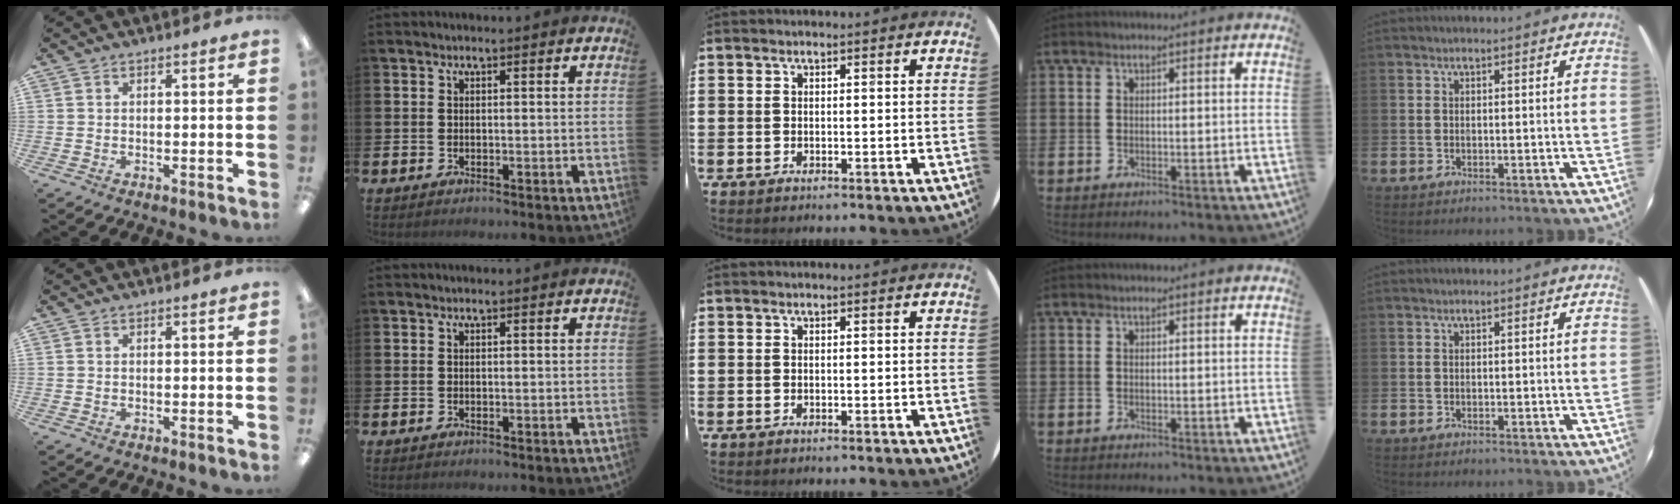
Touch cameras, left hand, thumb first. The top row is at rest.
{}